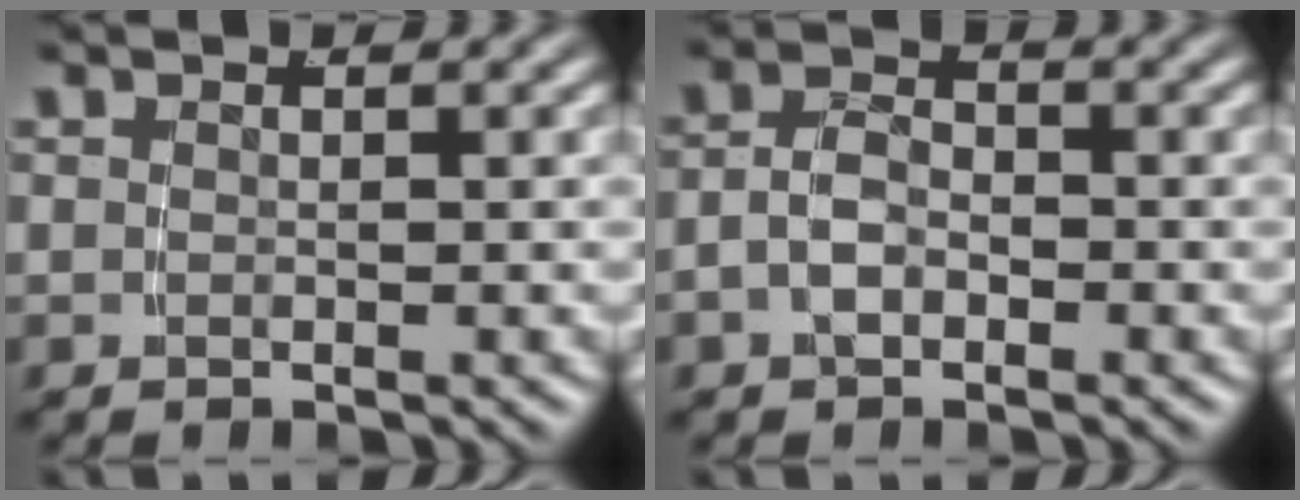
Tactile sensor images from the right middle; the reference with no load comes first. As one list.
[{"total": 3.0, "force": [-1.2, 2.0, 1.8], "torque": [-0.046, -0.010, -0.018]}]